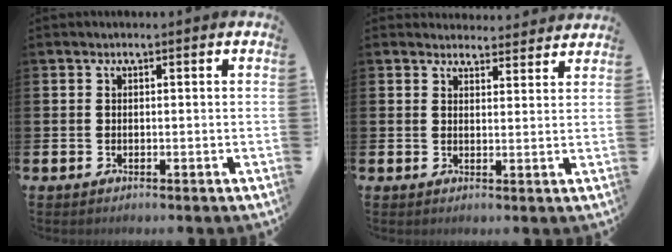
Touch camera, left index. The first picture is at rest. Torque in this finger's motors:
{"motor_torque": [0.22, -0.17, 0.03, -0.02]}